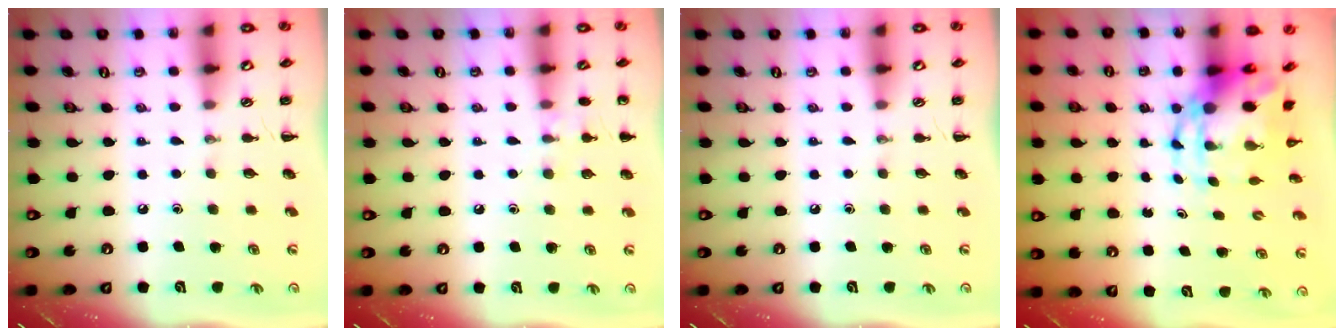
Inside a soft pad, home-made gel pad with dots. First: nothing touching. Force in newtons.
{"total": 7.0, "press": 6.6, "slide": 2.1}
{"total": 0.0}
{"total": 6.6, "press": 6.4, "slide": 1.7}